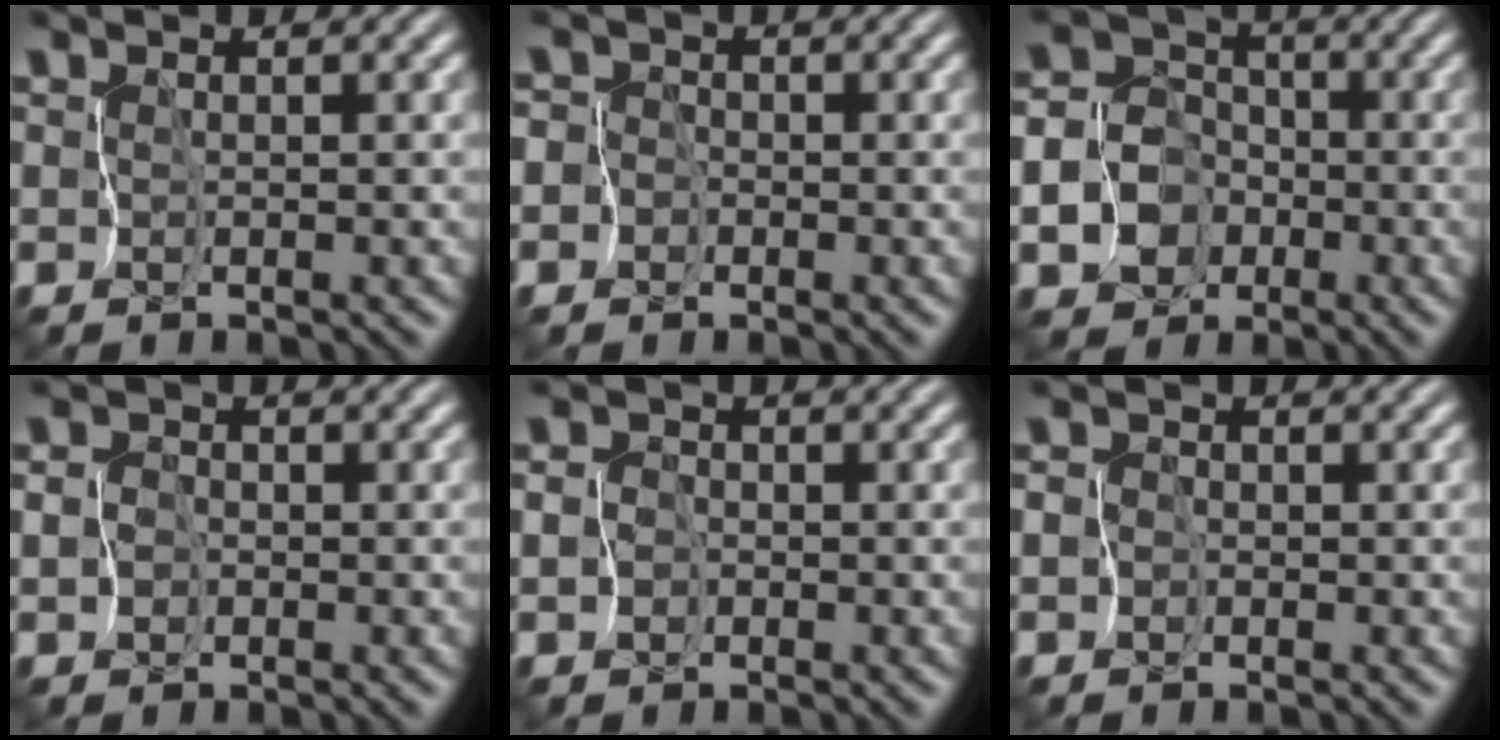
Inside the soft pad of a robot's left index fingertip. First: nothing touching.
{"total": 5.3, "force": [-2.3, 4.7, 0.7], "torque": [-0.011, 0.010, -0.070]}
{"total": 9.8, "force": [-3.6, 8.7, 2.7], "torque": [-0.064, -0.016, -0.087]}
{"total": 2.3, "force": [-0.9, 2.1, 0.5], "torque": [0.009, 0.006, -0.032]}
{"total": 2.4, "force": [-0.9, 2.1, 0.5], "torque": [0.011, 0.007, -0.034]}
{"total": 2.5, "force": [-1.0, 2.3, 0.4], "torque": [0.010, 0.009, -0.039]}